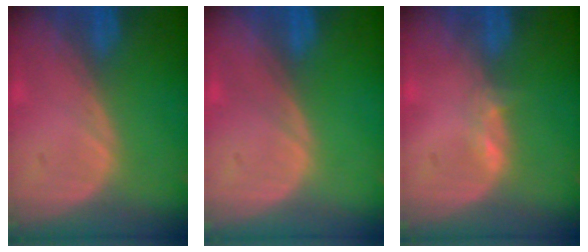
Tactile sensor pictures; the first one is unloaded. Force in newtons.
{"total": 0.0}
{"total": 1.3, "press": 1.2, "slide": 0.5}